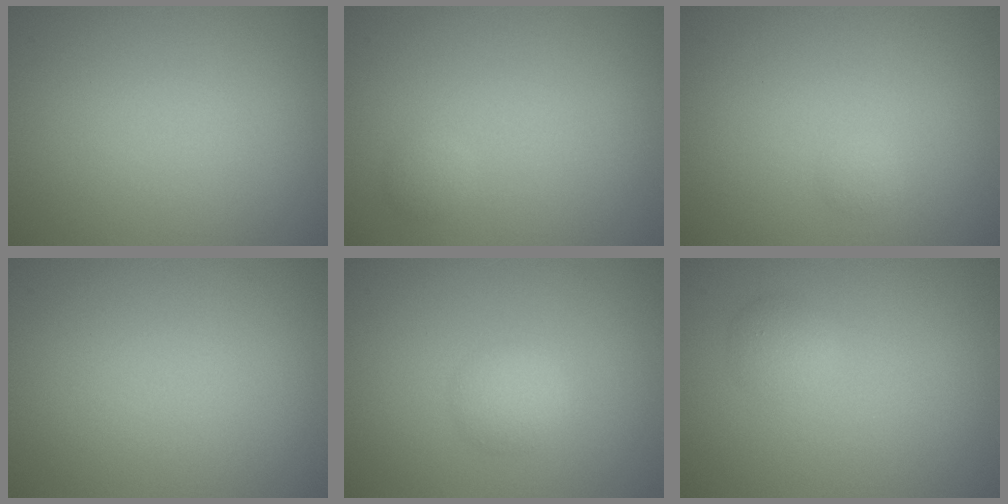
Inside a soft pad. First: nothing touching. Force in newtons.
{"total": 0.7, "press": 0.7, "slide": 0.0}
{"total": 0.6, "press": 0.6, "slide": 0.1}
{"total": 0.0}
{"total": 1.9, "press": 1.9, "slide": 0.0}
{"total": 1.4, "press": 1.4, "slide": 0.1}